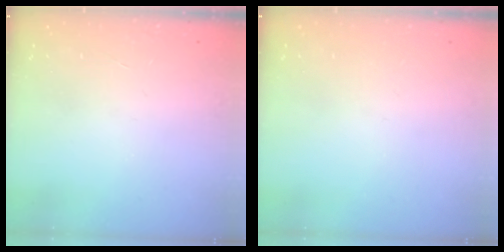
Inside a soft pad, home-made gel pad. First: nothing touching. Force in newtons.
{"total": 0.0}